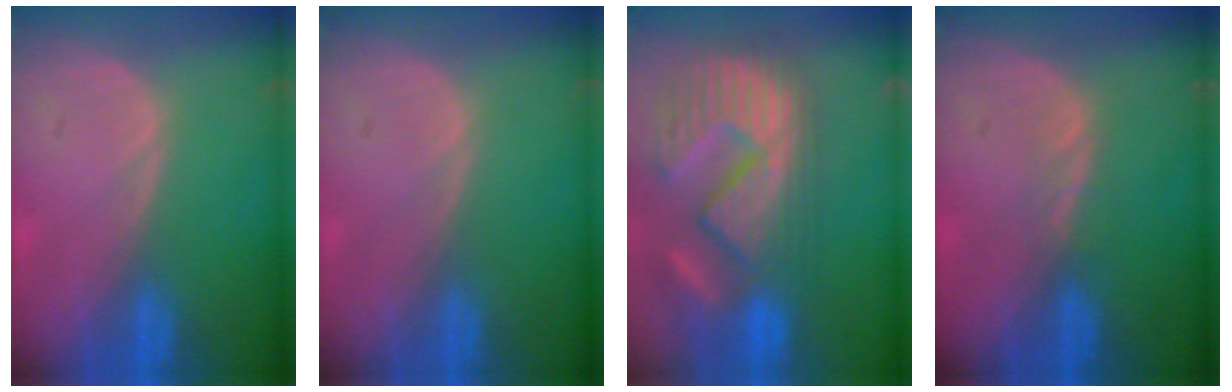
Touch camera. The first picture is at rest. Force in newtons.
{"total": 0.0}
{"total": 14.4, "press": 12.2, "slide": 7.6}
{"total": 1.5, "press": 1.5, "slide": 0.2}